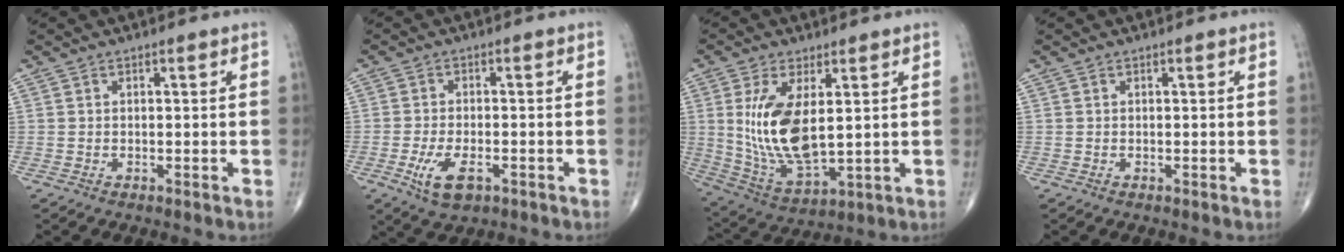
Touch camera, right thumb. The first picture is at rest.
{"total": 6.5, "force": [-2.7, 3.1, 5.0], "torque": [-0.097, 0.002, -0.043]}
{"total": 14.5, "force": [2.3, 6.6, 12.7], "torque": [-0.250, -0.023, 0.064]}
{"total": 0.0}